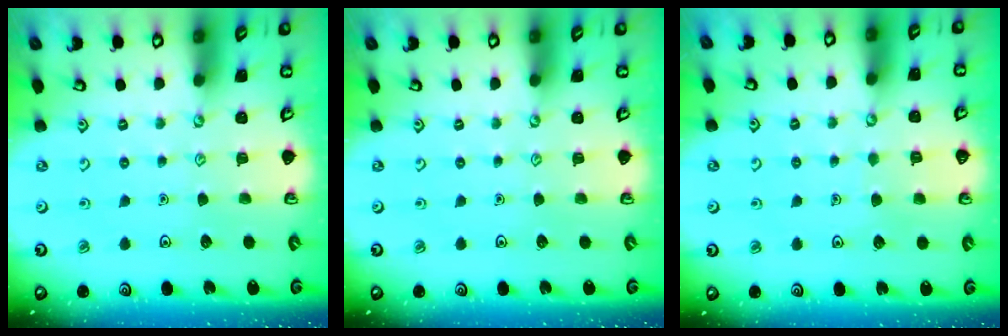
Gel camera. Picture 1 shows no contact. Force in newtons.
{"total": 0.0}
{"total": 3.6, "press": 3.6, "slide": 0.4}